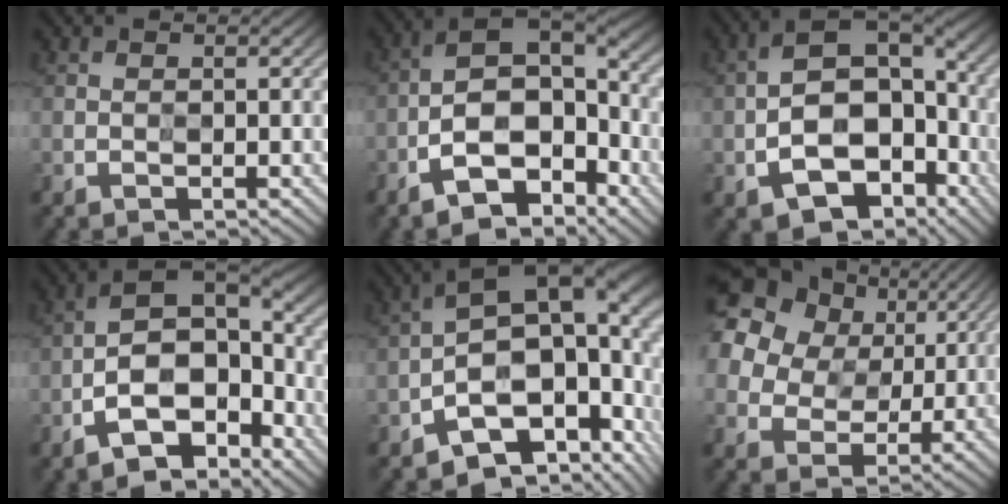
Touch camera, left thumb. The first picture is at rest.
{"total": 11.4, "force": [-5.7, 5.4, 8.3], "torque": [-0.140, 0.000, -0.104]}
{"total": 9.7, "force": [-3.9, 6.1, 6.5], "torque": [-0.116, -0.005, -0.069]}
{"total": 10.2, "force": [-4.7, 5.2, 7.4], "torque": [-0.121, 0.002, -0.090]}
{"total": 15.2, "force": [-3.3, 7.8, 12.6], "torque": [-0.182, 0.002, -0.043]}
{"total": 18.6, "force": [10.0, 13.5, 8.0], "torque": [-0.262, 0.082, 0.200]}